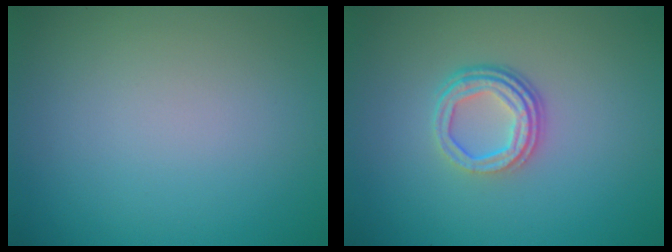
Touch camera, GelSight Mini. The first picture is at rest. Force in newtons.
{"total": 3.6, "press": 2.6, "slide": 2.4}